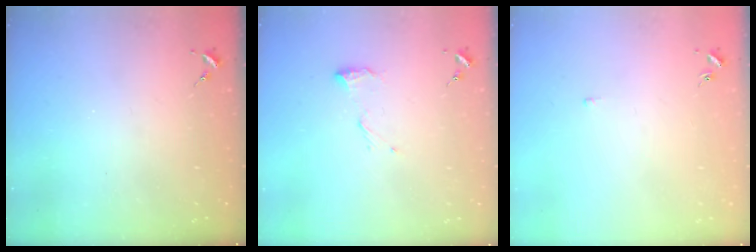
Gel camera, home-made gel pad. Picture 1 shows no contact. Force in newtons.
{"total": 7.6, "press": 7.6, "slide": 0.2}
{"total": 1.8, "press": 1.8, "slide": 0.5}